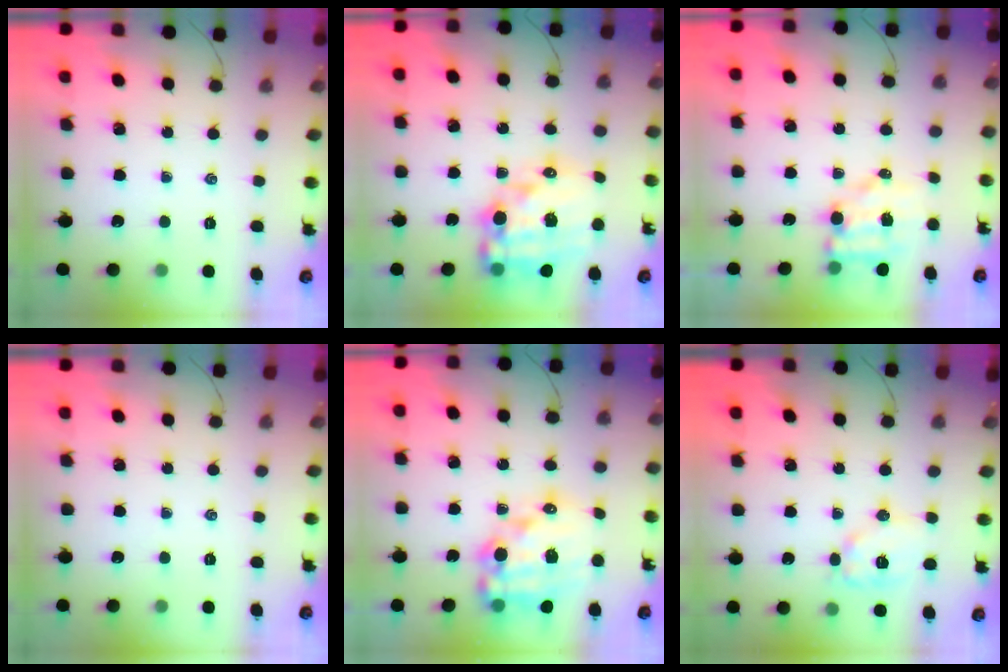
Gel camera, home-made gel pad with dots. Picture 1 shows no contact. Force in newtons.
{"total": 17.1, "press": 16.6, "slide": 3.9}
{"total": 6.9, "press": 6.8, "slide": 1.0}
{"total": 0.0}
{"total": 17.0, "press": 16.6, "slide": 3.7}
{"total": 10.6, "press": 10.5, "slide": 0.4}